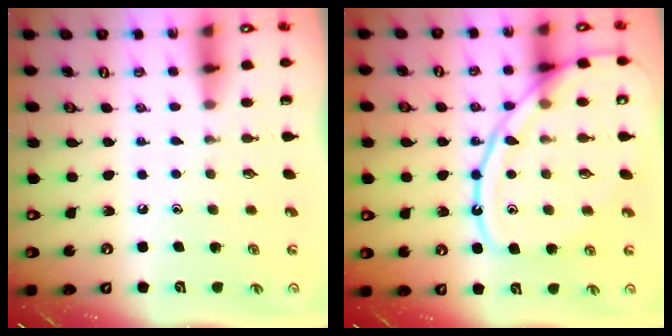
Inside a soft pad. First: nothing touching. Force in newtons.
{"total": 14.5, "press": 14.4, "slide": 1.2}